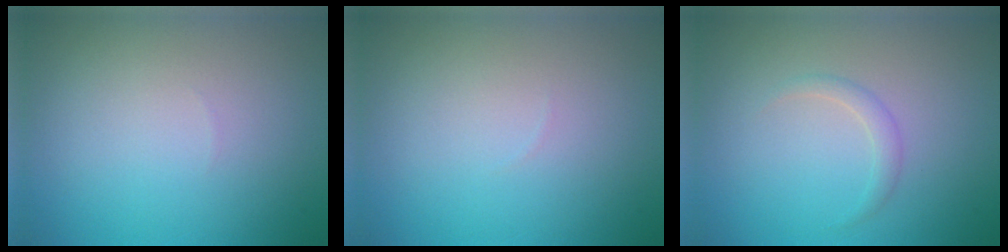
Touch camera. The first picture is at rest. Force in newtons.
{"total": 0.0}
{"total": 1.1, "press": 1.1, "slide": 0.1}